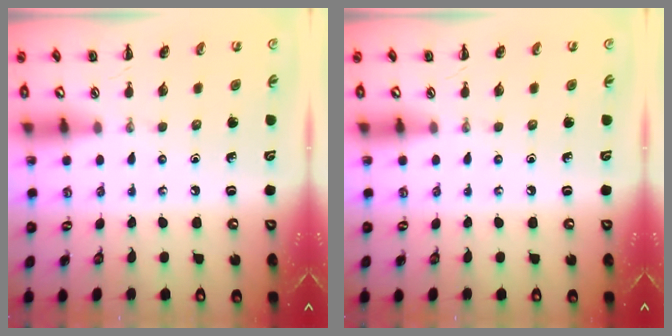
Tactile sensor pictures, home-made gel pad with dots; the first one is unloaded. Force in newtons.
{"total": 0.0}